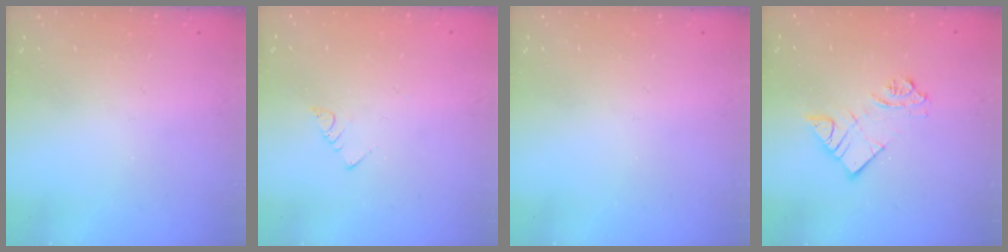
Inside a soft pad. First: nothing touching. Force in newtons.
{"total": 3.0, "press": 3.0, "slide": 0.2}
{"total": 0.0}
{"total": 9.8, "press": 9.7, "slide": 0.9}